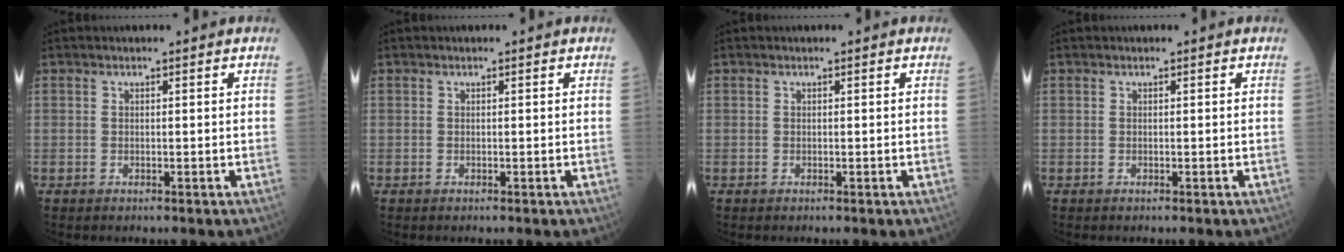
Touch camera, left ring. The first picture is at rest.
{"total": 0.0}
{"total": 0.0}
{"total": 0.0}